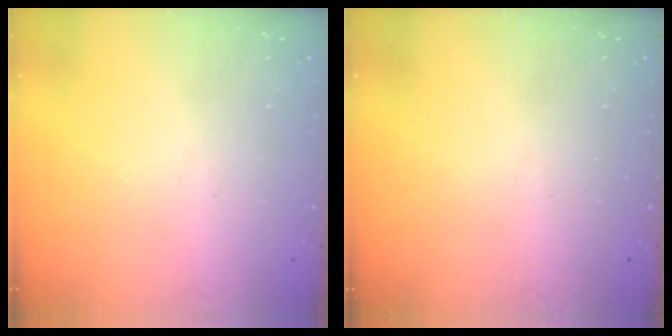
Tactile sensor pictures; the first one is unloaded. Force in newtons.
{"total": 0.0}